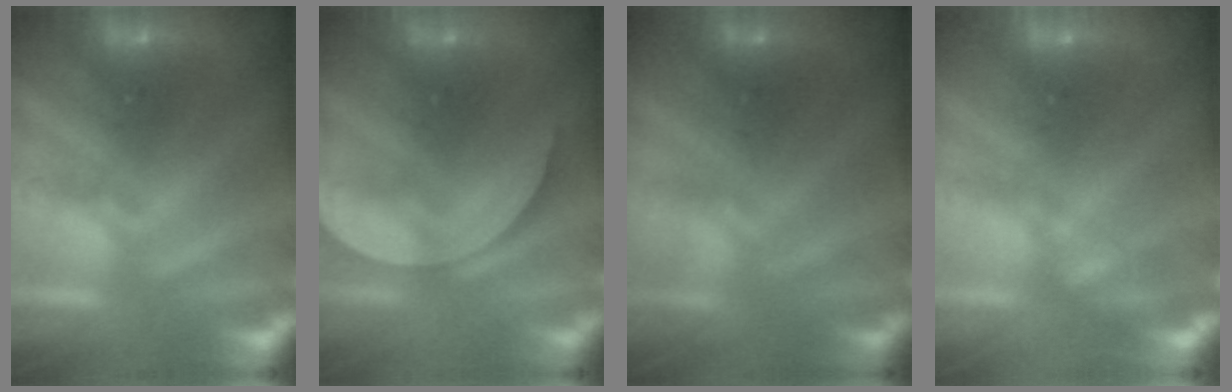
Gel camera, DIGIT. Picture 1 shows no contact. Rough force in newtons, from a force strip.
{"total": 2.7}
{"total": 2.9}
{"total": 1.7}